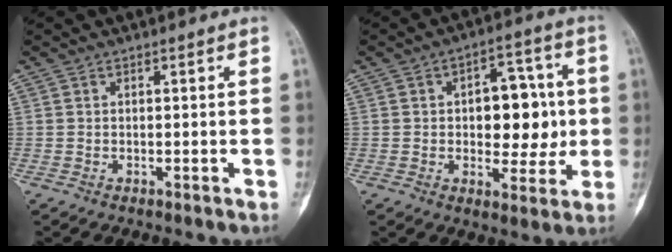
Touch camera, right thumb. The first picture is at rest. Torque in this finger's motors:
{"motor_torque": [1.53, 1.45, 0.51, -0.50, 0.09]}